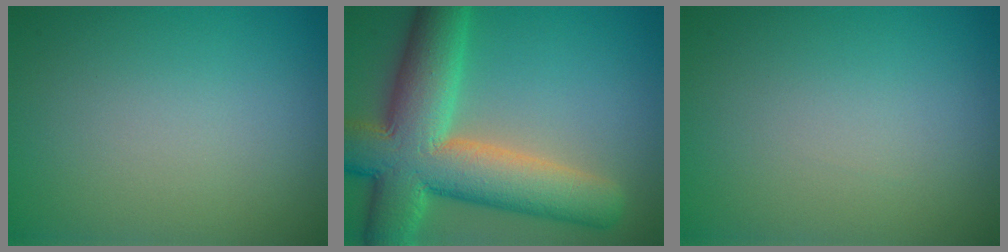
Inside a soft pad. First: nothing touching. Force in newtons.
{"total": 11.8, "press": 11.7, "slide": 1.0}
{"total": 0.0}